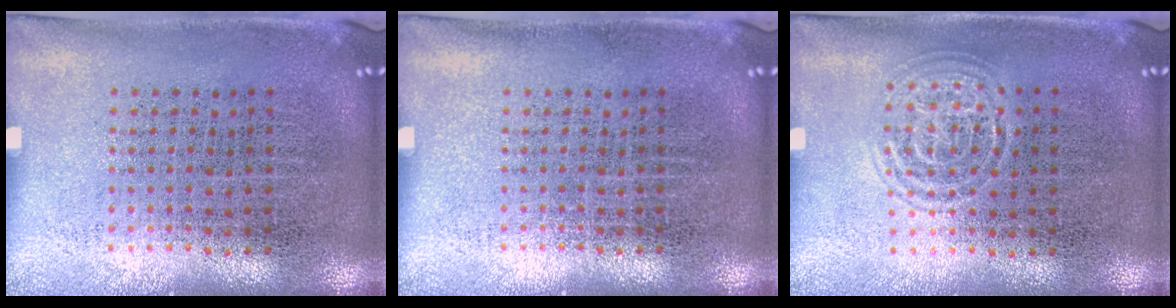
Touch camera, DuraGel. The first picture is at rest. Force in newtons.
{"total": 0.0}
{"total": 1.2, "press": 1.1, "slide": 0.2}